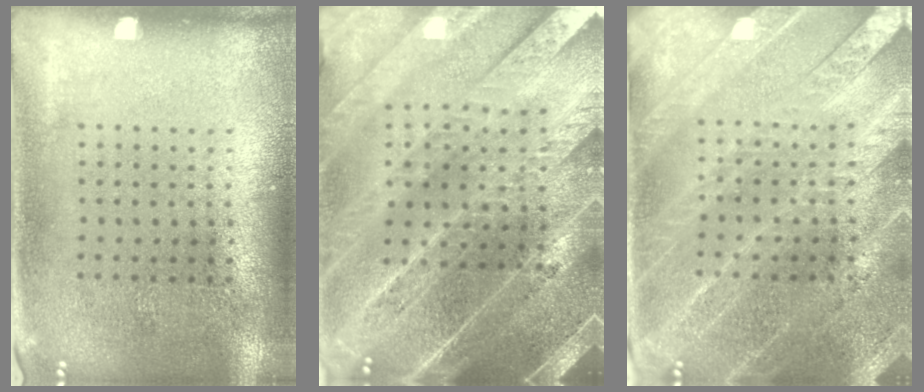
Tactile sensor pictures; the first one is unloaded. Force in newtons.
{"total": 5.0, "press": 4.4, "slide": 2.4}
{"total": 3.6, "press": 3.4, "slide": 1.4}